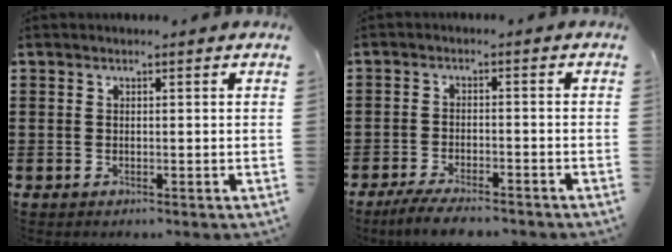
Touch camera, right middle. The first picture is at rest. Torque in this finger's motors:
{"motor_torque": [1.13, -0.46, 0.11, 0.05]}